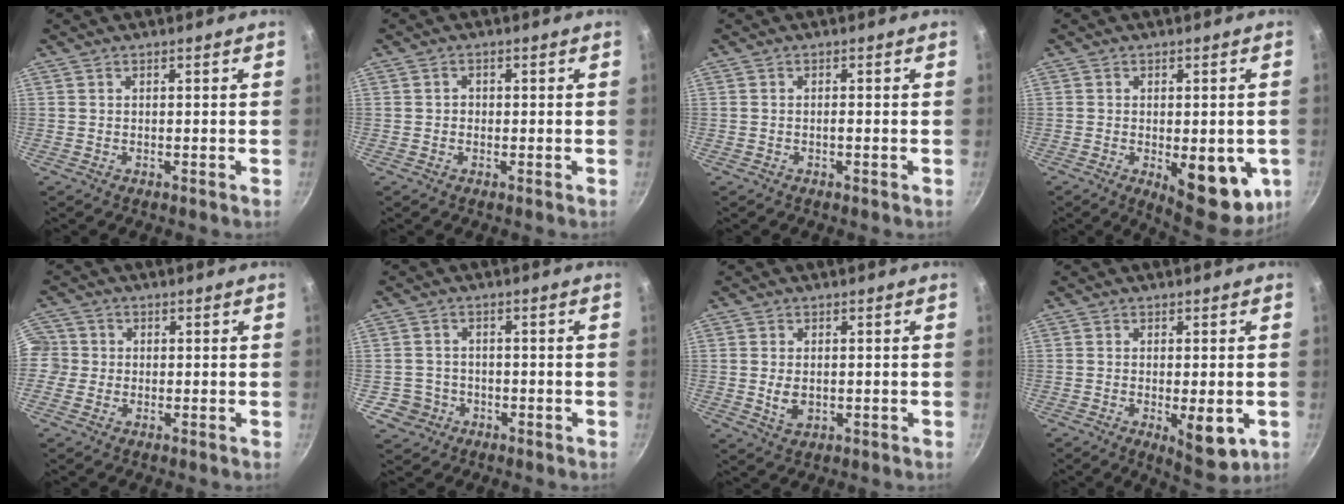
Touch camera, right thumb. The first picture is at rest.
{"total": 1.1, "force": [-0.2, 1.0, 0.4], "torque": [-0.003, 0.003, -0.005]}
{"total": 0.7, "force": [-0.3, 0.2, 0.6], "torque": [-0.011, 0.003, -0.007]}
{"total": 14.1, "force": [-3.3, 6.4, 12.1], "torque": [-0.115, -0.012, -0.032]}
{"total": 6.5, "force": [-0.4, 6.2, 1.9], "torque": [-0.027, 0.011, -0.021]}
{"total": 4.4, "force": [-1.6, 4.1, 0.6], "torque": [0.005, 0.023, -0.022]}
{"total": 4.0, "force": [-0.3, 2.6, 3.0], "torque": [-0.053, -0.003, 0.000]}
{"total": 7.9, "force": [-1.9, 2.9, 7.1], "torque": [-0.092, -0.006, -0.018]}